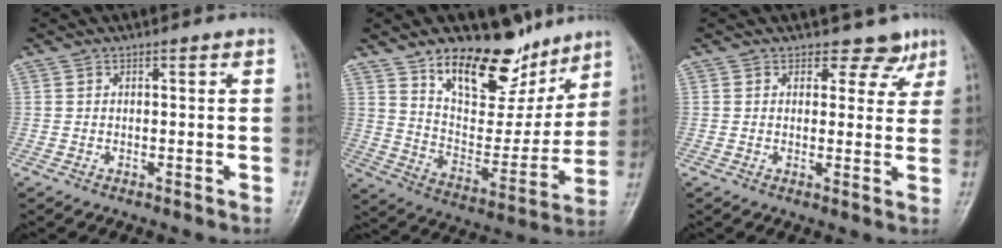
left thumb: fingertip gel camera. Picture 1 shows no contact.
{"total": 19.7, "force": [13.6, 9.6, 10.5], "torque": [-0.100, -0.084, 0.226]}
{"total": 4.7, "force": [3.4, 3.1, 0.9], "torque": [0.019, -0.022, 0.035]}